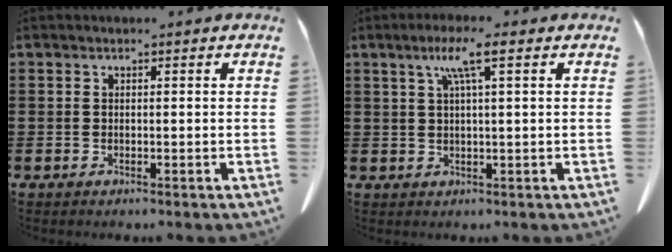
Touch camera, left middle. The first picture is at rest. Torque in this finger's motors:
{"motor_torque": [0.17, 0.01, 0.33, 0.11]}